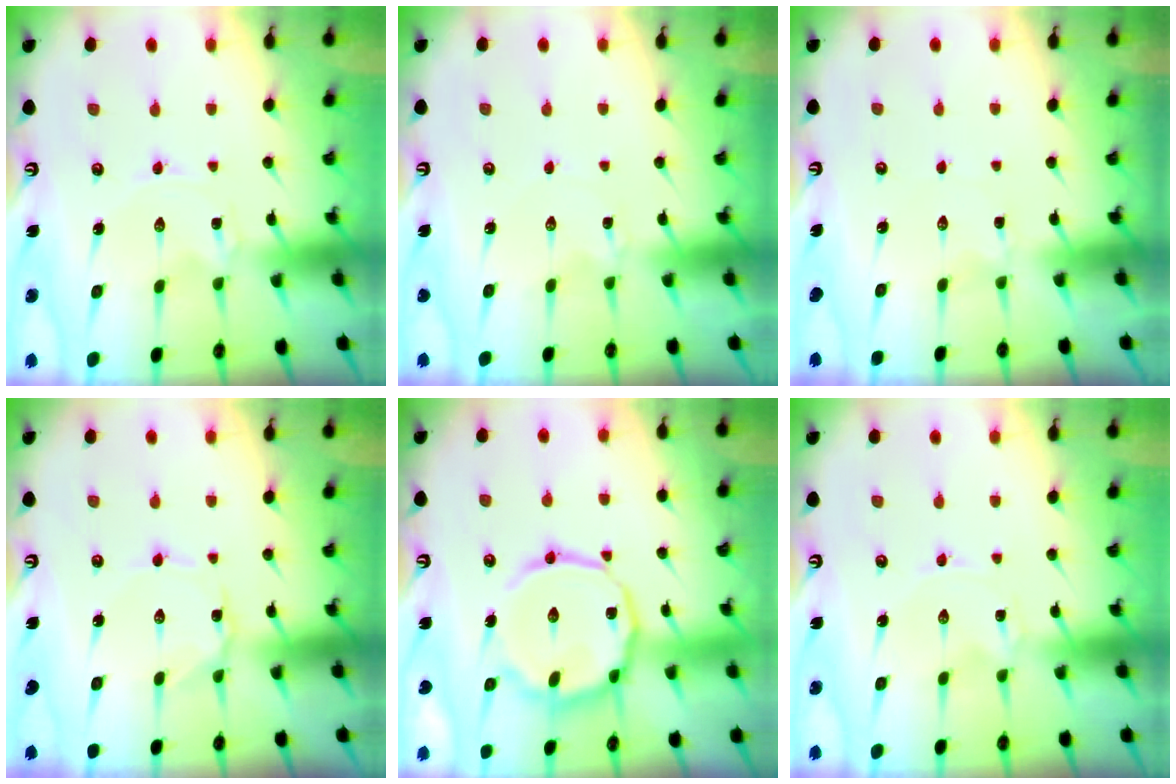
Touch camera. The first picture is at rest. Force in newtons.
{"total": 1.8, "press": 1.8, "slide": 0.3}
{"total": 2.5, "press": 2.5, "slide": 0.3}
{"total": 2.1, "press": 2.0, "slide": 0.2}
{"total": 15.6, "press": 15.5, "slide": 1.2}
{"total": 0.0}